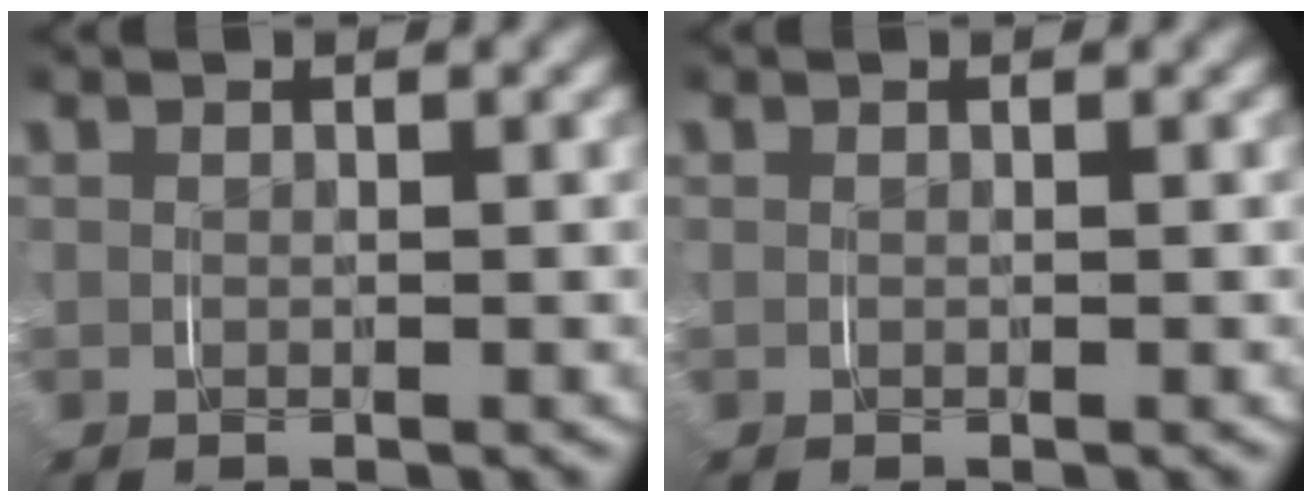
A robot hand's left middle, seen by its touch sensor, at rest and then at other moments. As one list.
[{"total": 0.0}]